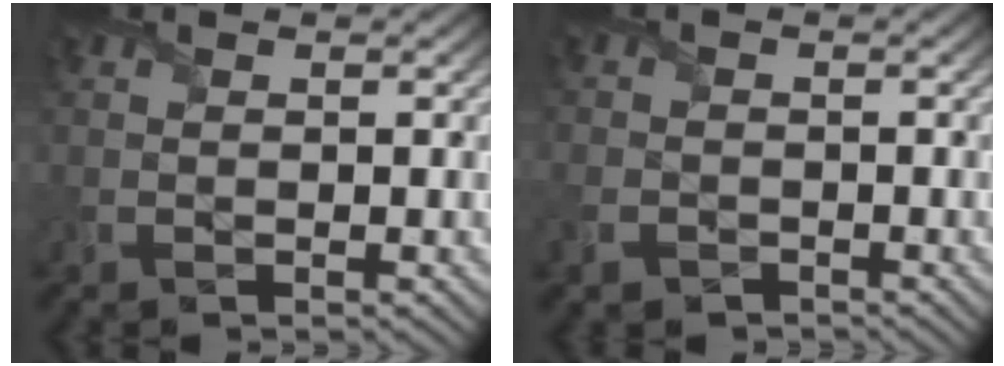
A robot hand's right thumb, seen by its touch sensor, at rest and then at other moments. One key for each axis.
{"total": 2.8, "fx": -1.9, "fy": 1.9, "fz": 0.9, "tx": -0.035, "ty": -0.010, "tz": -0.045}